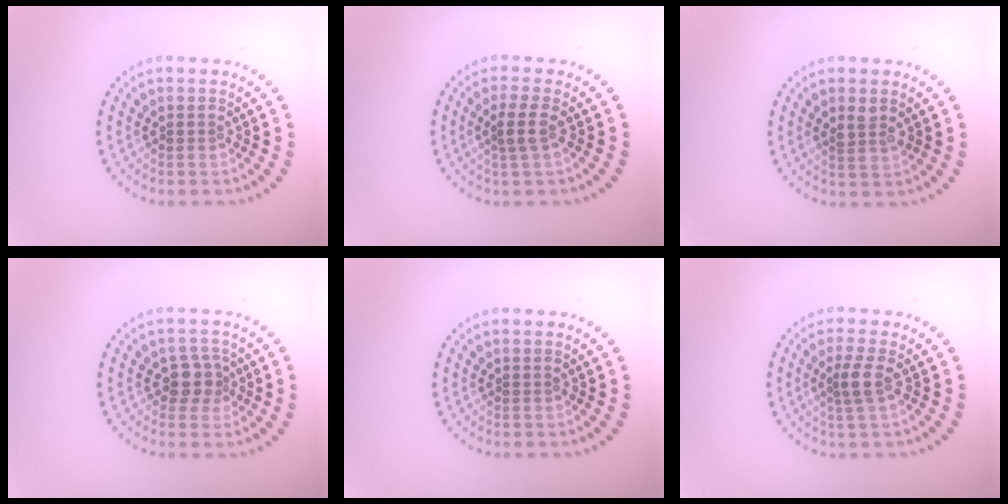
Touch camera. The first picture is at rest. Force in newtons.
{"total": 1.9, "press": 1.5, "slide": 1.1}
{"total": 1.7, "press": 1.7, "slide": 0.4}
{"total": 2.2, "press": 1.9, "slide": 1.2}
{"total": 0.0}
{"total": 2.1, "press": 1.7, "slide": 1.3}